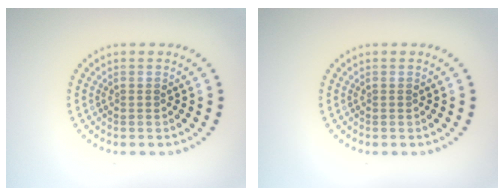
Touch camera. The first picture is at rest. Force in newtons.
{"total": 0.0}